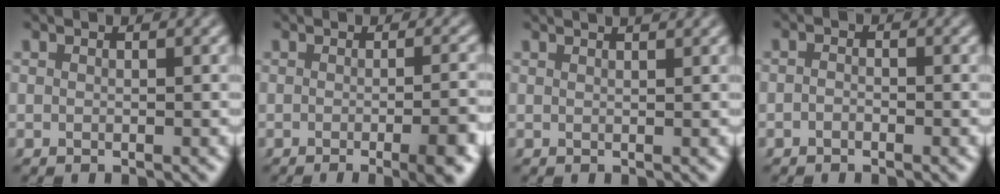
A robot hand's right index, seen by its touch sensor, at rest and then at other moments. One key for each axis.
{"total": 4.6, "fx": -2.0, "fy": 0.9, "fz": 4.0, "tx": -0.043, "ty": 0.004, "tz": -0.039}
{"total": 1.4, "fx": 1.0, "fy": -0.3, "fz": 0.9, "tx": -0.002, "ty": 0.003, "tz": 0.016}
{"total": 1.0, "fx": -0.9, "fy": 0.4, "fz": 0.3, "tx": -0.004, "ty": 0.003, "tz": -0.022}